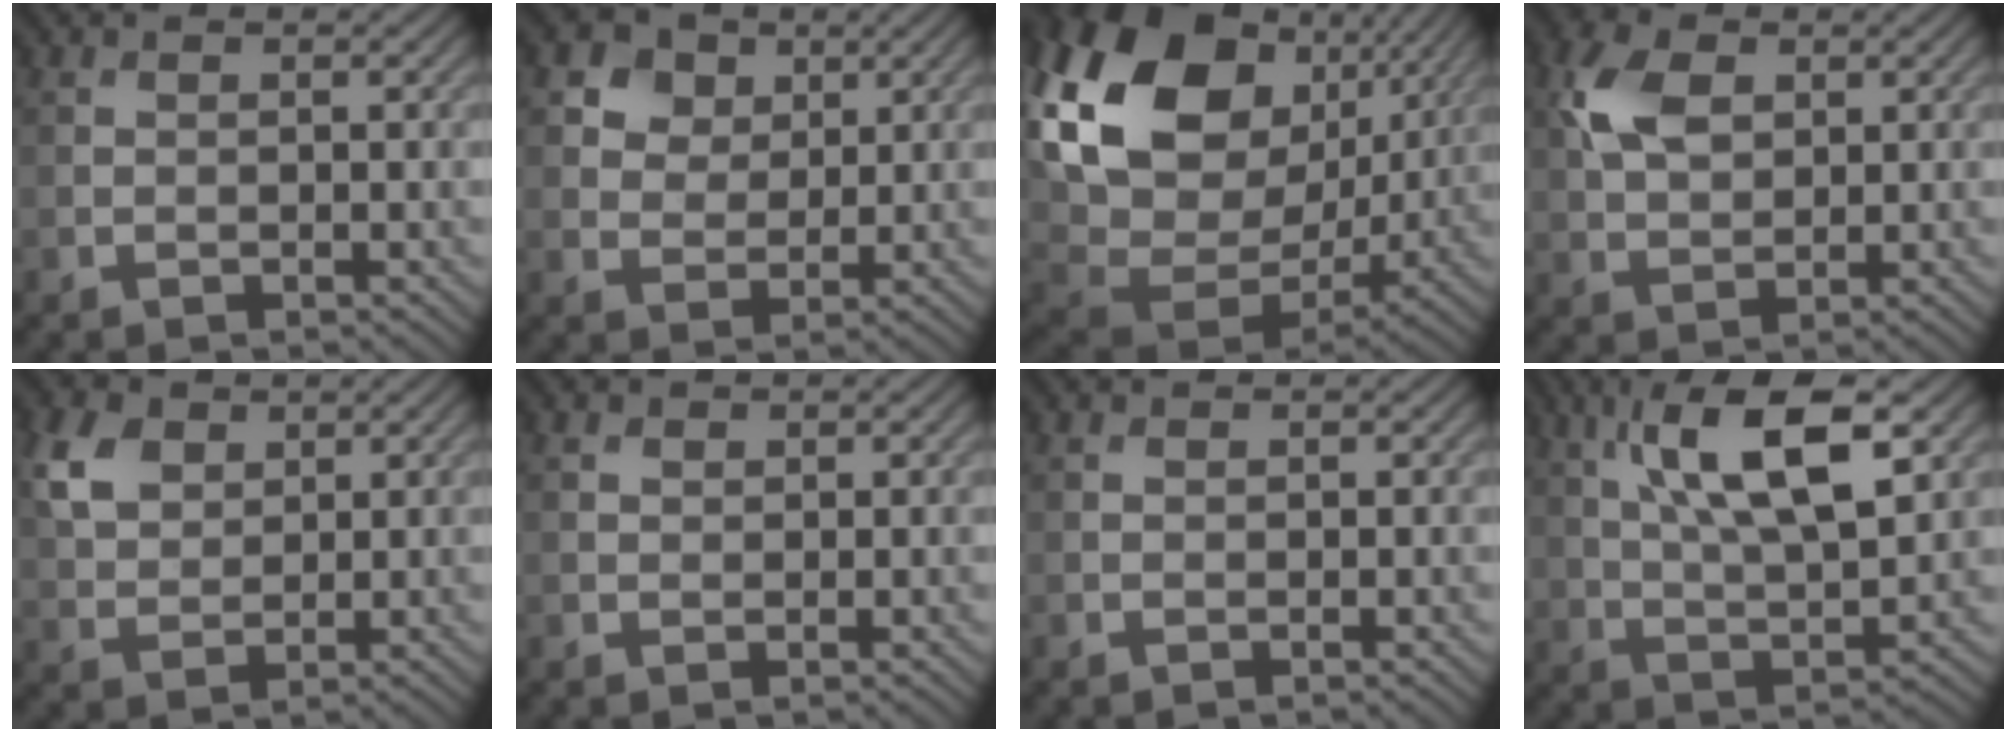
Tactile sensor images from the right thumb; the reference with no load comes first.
{"total": 6.6, "force": [3.6, 4.8, 2.8], "torque": [-0.095, -0.006, 0.071]}
{"total": 22.9, "force": [8.1, 16.4, 13.8], "torque": [-0.357, 0.032, 0.173]}
{"total": 5.5, "force": [1.8, 3.5, 3.8], "torque": [-0.093, 0.008, 0.031]}
{"total": 5.2, "force": [2.4, 3.6, 2.9], "torque": [-0.072, 0.005, 0.049]}
{"total": 0.7, "force": [0.4, 0.5, 0.1], "torque": [-0.001, -0.003, 0.007]}
{"total": 0.0}
{"total": 12.3, "force": [5.0, 4.6, 10.3], "torque": [-0.195, 0.006, 0.089]}